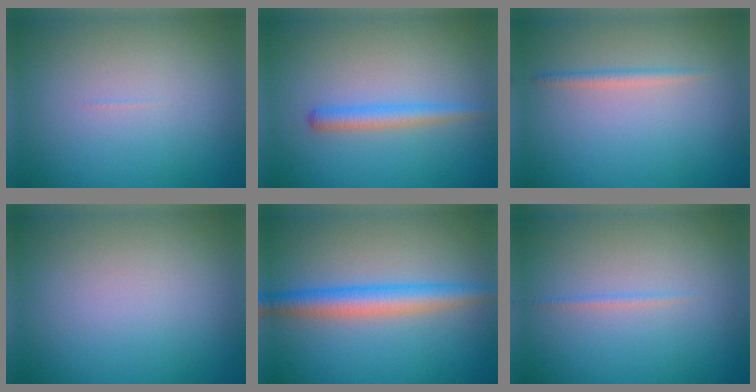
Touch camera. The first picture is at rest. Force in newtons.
{"total": 1.9, "press": 1.9, "slide": 0.0}
{"total": 1.1, "press": 1.1, "slide": 0.0}
{"total": 0.0}
{"total": 3.9, "press": 3.9, "slide": 0.0}
{"total": 0.6, "press": 0.6, "slide": 0.1}